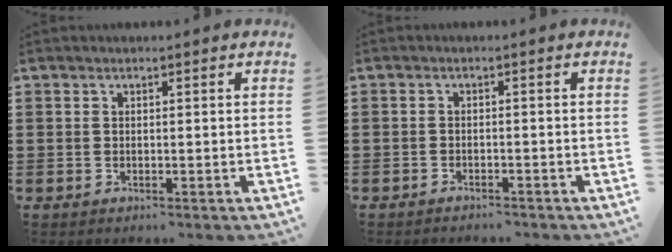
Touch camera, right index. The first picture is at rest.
{"total": 1.5, "force": [-1.5, 0.1, -0.1], "torque": [-0.003, 0.002, -0.032]}